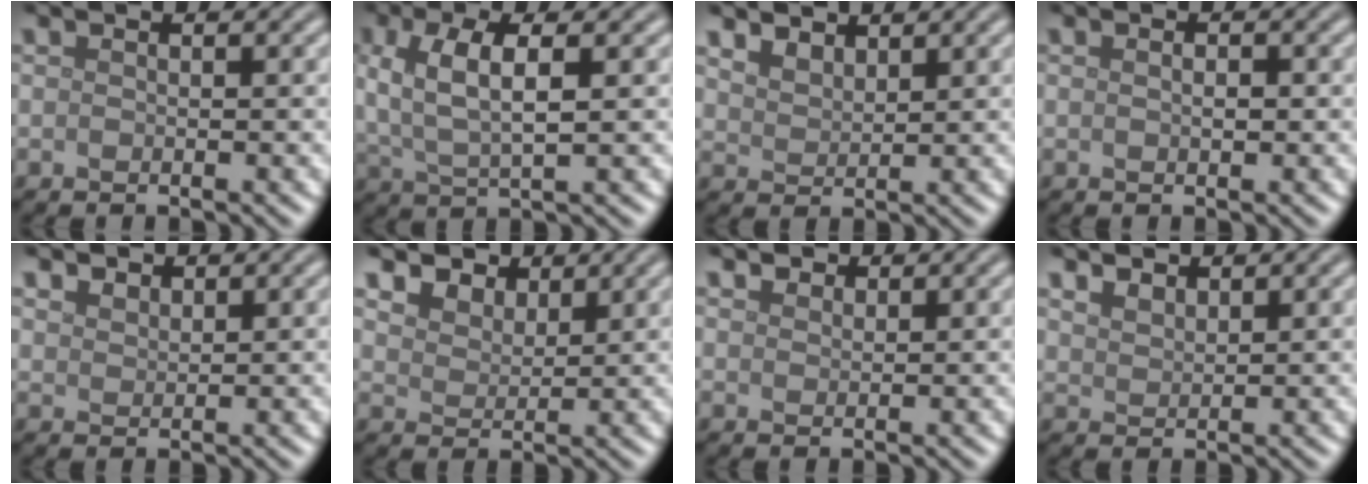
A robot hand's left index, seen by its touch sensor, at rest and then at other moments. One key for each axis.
{"total": 5.3, "fx": 1.3, "fy": 2.0, "fz": 4.7, "tx": -0.101, "ty": 0.004, "tz": 0.025}
{"total": 3.0, "fx": 2.4, "fy": 1.4, "fz": 1.0, "tx": -0.030, "ty": -0.002, "tz": 0.051}
{"total": 1.0, "fx": 0.1, "fy": 0.4, "fz": 0.9, "tx": -0.014, "ty": -0.002, "tz": 0.004}
{"total": 1.6, "fx": 1.3, "fy": 0.9, "fz": 0.3, "tx": -0.011, "ty": -0.002, "tz": 0.031}
{"total": 5.0, "fx": 3.8, "fy": 2.8, "fz": 1.5, "tx": -0.063, "ty": -0.001, "tz": 0.067}
{"total": 1.5, "fx": 1.3, "fy": 0.7, "fz": 0.2, "tx": -0.006, "ty": -0.005, "tz": 0.027}
{"total": 2.2, "fx": 1.8, "fy": 1.0, "fz": 0.6, "tx": -0.020, "ty": 0.000, "tz": 0.042}